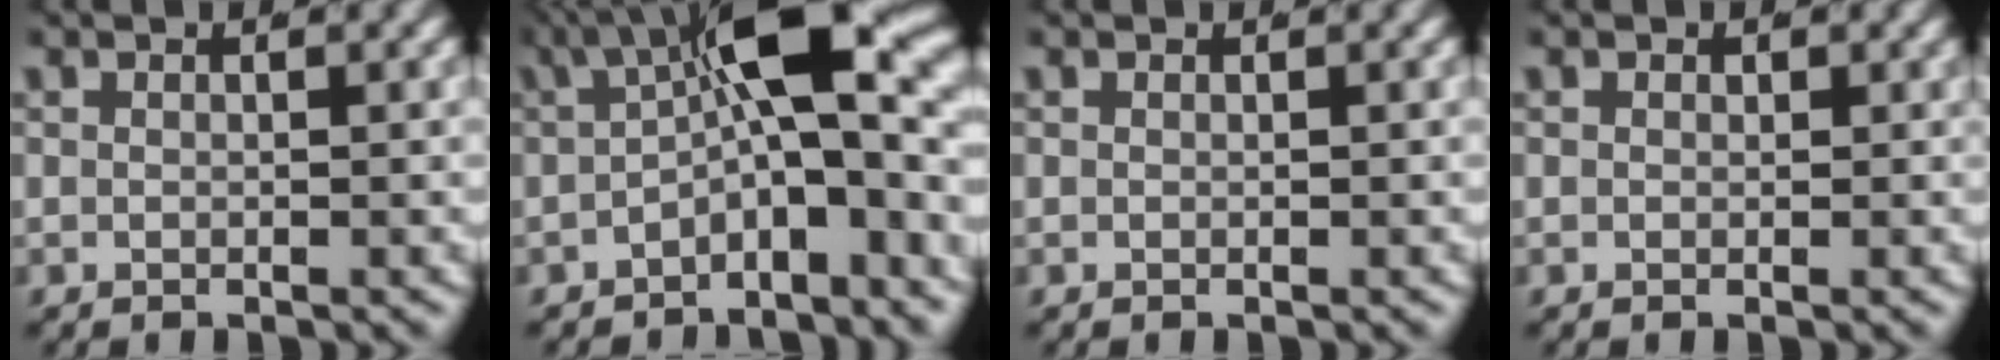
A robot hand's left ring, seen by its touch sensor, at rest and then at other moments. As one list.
[{"total": 9.2, "force": [0.1, 3.0, 8.7], "torque": [-0.121, -0.005, 0.010]}, {"total": 0.0}, {"total": 0.7, "force": [0.3, 0.6, 0.3], "torque": [-0.004, -0.007, 0.007]}]